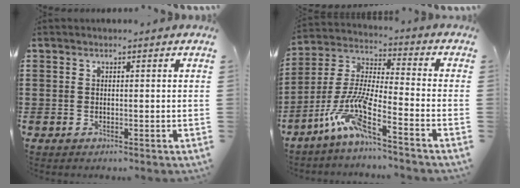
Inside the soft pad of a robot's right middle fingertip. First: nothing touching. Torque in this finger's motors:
{"motor_torque": [2.14, 0.00, 0.70, 0.21]}